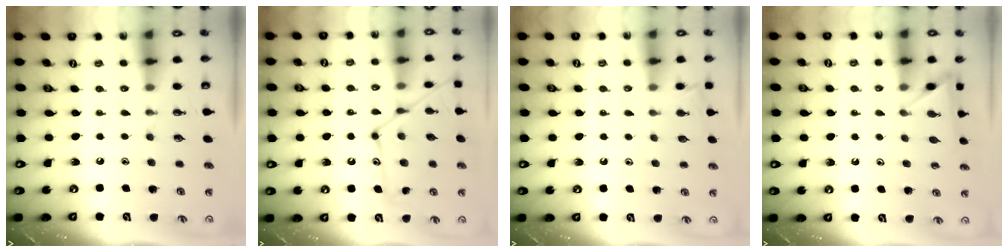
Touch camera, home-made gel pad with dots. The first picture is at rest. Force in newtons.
{"total": 16.2, "press": 16.2, "slide": 1.2}
{"total": 3.2, "press": 3.2, "slide": 0.4}
{"total": 5.6, "press": 5.6, "slide": 0.5}